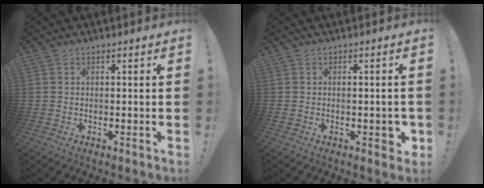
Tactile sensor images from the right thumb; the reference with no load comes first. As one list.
[{"total": 3.3, "force": [-0.9, 1.9, 2.6], "torque": [-0.023, 0.004, -0.015]}]